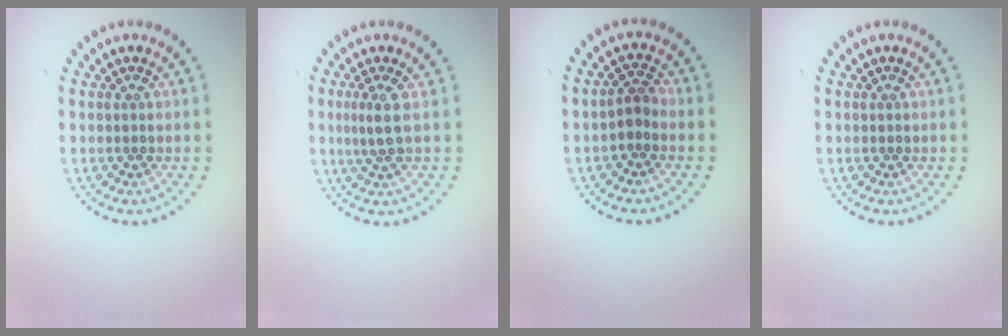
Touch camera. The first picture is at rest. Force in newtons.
{"total": 1.9, "press": 1.4, "slide": 1.3}
{"total": 1.5, "press": 1.3, "slide": 0.8}
{"total": 0.0}